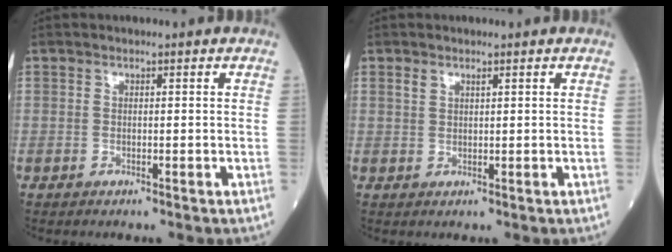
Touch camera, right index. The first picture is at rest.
{"total": 1.3, "force": [0.9, 0.5, 0.8], "torque": [-0.020, 0.010, 0.020]}